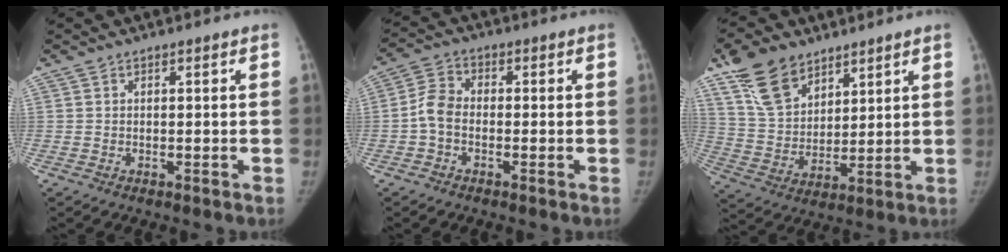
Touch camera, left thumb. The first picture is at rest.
{"total": 5.0, "force": [-1.3, 3.5, 3.4], "torque": [-0.063, 0.017, -0.038]}
{"total": 13.2, "force": [8.8, 7.7, 6.2], "torque": [-0.095, -0.031, 0.173]}